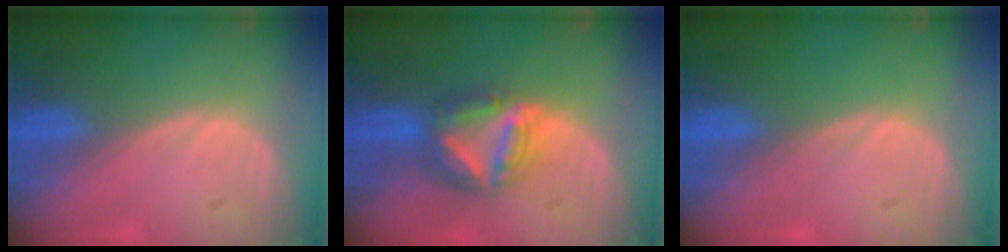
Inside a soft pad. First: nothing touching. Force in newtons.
{"total": 7.9, "press": 6.7, "slide": 4.1}
{"total": 0.0}